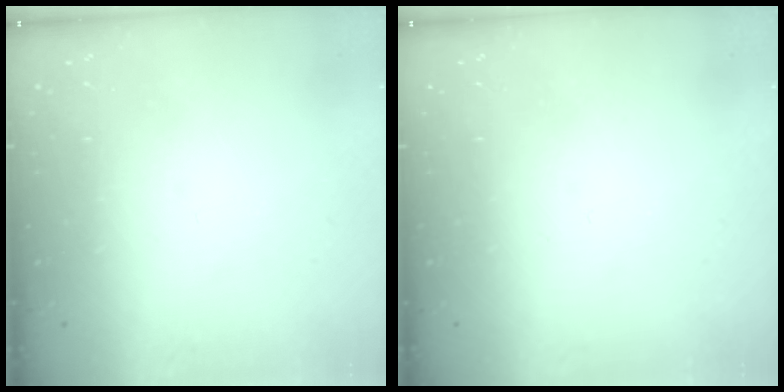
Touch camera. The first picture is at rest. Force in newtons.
{"total": 0.0}